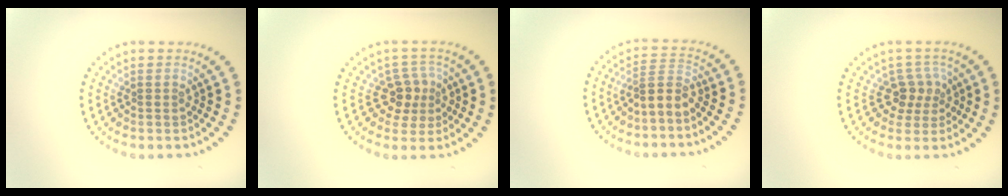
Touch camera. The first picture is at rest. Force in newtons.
{"total": 2.6, "press": 2.3, "slide": 1.3}
{"total": 2.3, "press": 1.8, "slide": 1.4}
{"total": 2.6, "press": 2.0, "slide": 1.6}